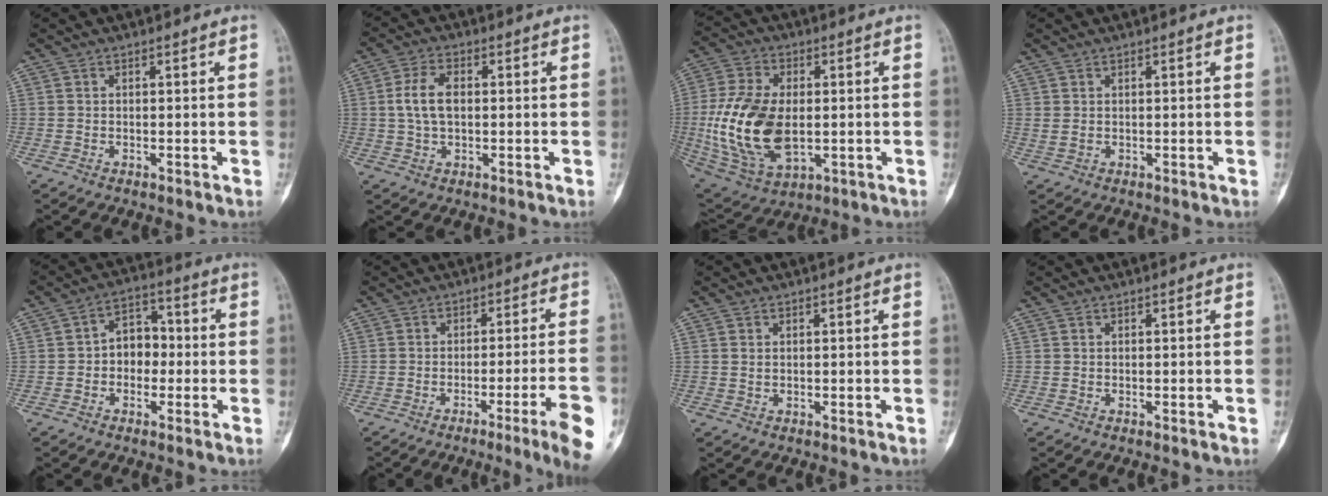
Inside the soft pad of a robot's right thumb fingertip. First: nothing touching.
{"total": 6.5, "force": [0.5, 3.7, 5.3], "torque": [-0.102, 0.012, 0.006]}
{"total": 18.9, "force": [-1.1, 11.0, 15.2], "torque": [-0.306, -0.008, -0.008]}
{"total": 1.2, "force": [0.4, 0.6, 0.9], "torque": [-0.024, 0.006, 0.016]}
{"total": 7.0, "force": [-0.8, 5.4, 4.5], "torque": [-0.032, 0.030, -0.026]}
{"total": 11.1, "force": [-5.2, 0.0, 9.8], "torque": [-0.134, 0.007, -0.072]}
{"total": 0.7, "force": [0.1, 0.5, 0.5], "torque": [-0.011, 0.002, 0.005]}
{"total": 0.0}